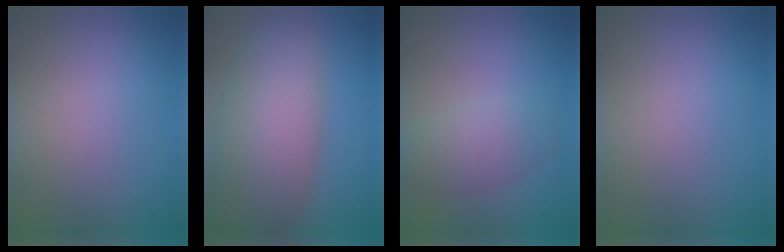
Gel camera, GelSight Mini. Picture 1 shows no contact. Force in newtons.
{"total": 8.5, "press": 8.5, "slide": 0.2}
{"total": 3.0, "press": 3.0, "slide": 0.1}
{"total": 0.0}